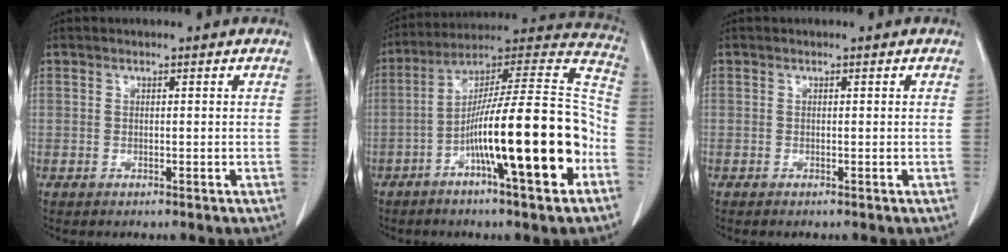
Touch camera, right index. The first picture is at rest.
{"total": 21.3, "force": [-7.3, 1.7, 20.0], "torque": [-0.296, 0.014, -0.119]}
{"total": 0.0}